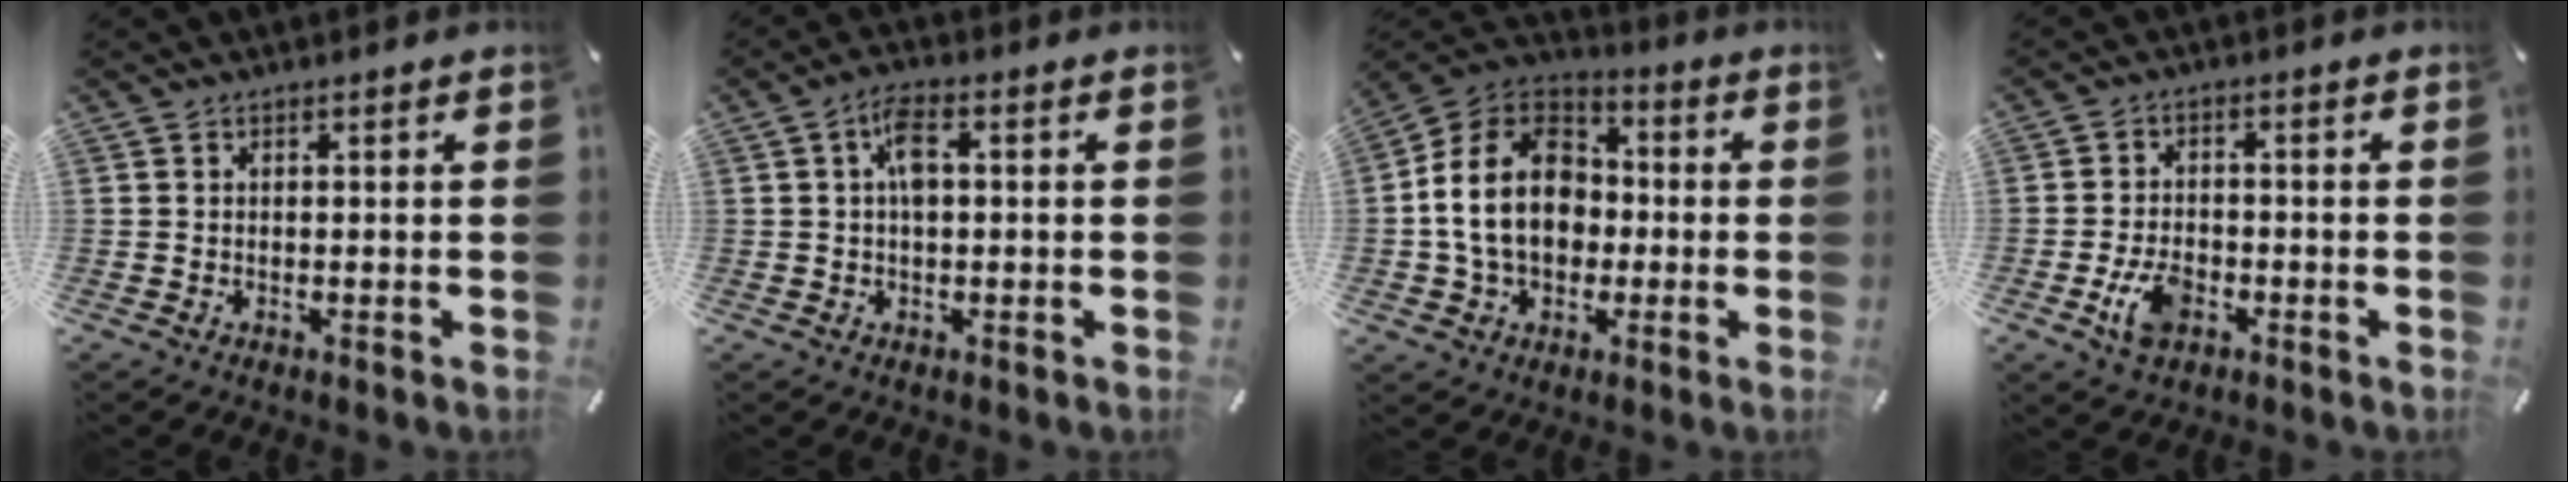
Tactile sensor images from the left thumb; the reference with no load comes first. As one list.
[{"total": 4.9, "force": [0.4, 2.4, 4.2], "torque": [-0.083, 0.012, 0.006]}, {"total": 16.0, "force": [-1.6, 12.9, 9.3], "torque": [-0.209, 0.017, -0.029]}, {"total": 7.1, "force": [-2.8, 4.4, 4.8], "torque": [-0.099, 0.005, -0.054]}]